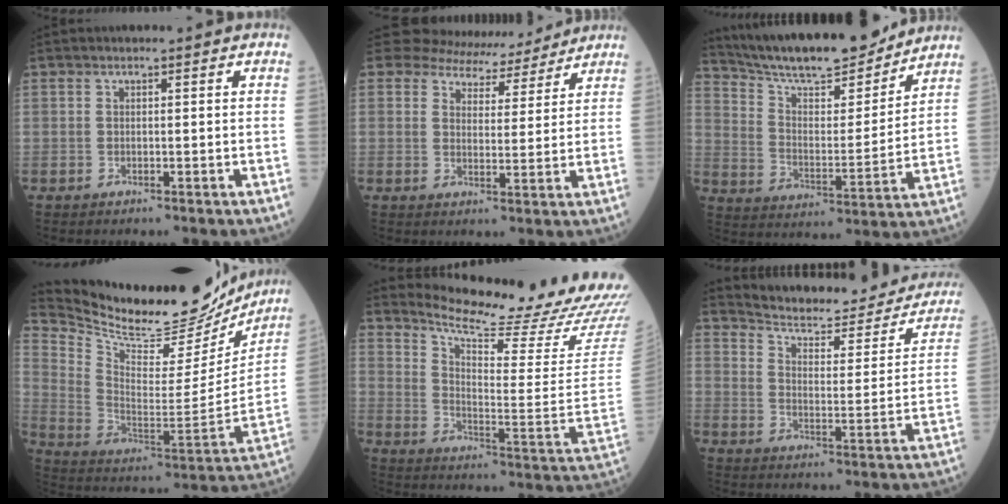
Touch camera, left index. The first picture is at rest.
{"total": 8.7, "force": [8.2, 2.9, 0.4], "torque": [-0.004, 0.003, 0.105]}
{"total": 18.0, "force": [16.4, 2.4, 7.1], "torque": [-0.127, -0.013, 0.262]}
{"total": 25.1, "force": [23.1, 5.3, 8.3], "torque": [-0.152, -0.052, 0.343]}
{"total": 23.6, "force": [21.8, 0.6, 9.0], "torque": [-0.151, -0.108, 0.282]}
{"total": 21.7, "force": [20.3, 4.5, 6.4], "torque": [-0.074, -0.054, 0.252]}